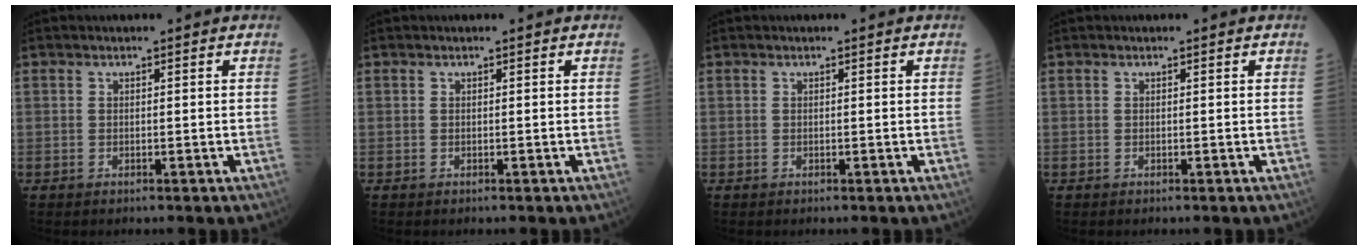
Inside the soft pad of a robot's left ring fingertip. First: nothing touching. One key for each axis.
{"total": 0.0}
{"total": 0.0}
{"total": 0.0}